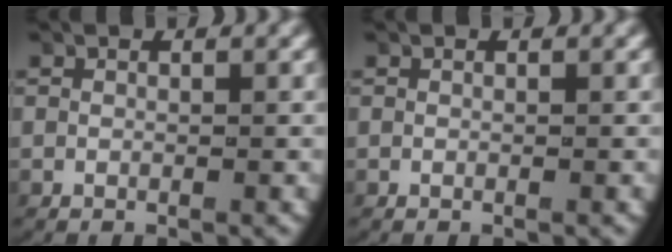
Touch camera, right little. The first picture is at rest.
{"total": 0.0}